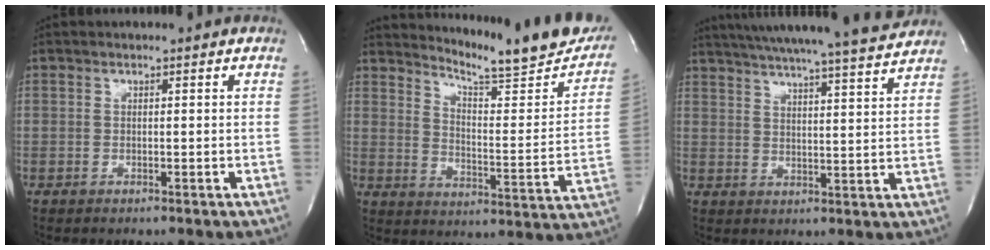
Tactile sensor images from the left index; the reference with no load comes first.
{"total": 18.3, "force": [16.9, 1.7, 7.0], "torque": [-0.101, -0.080, 0.213]}
{"total": 19.4, "force": [17.9, -0.4, 7.5], "torque": [-0.125, -0.023, 0.239]}